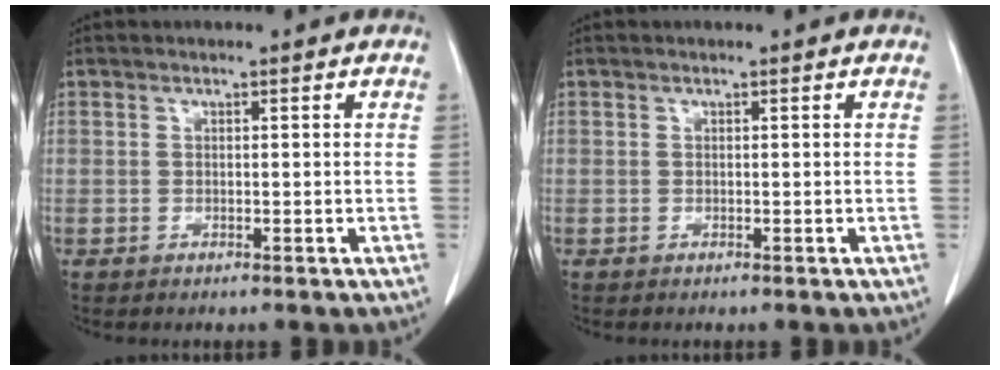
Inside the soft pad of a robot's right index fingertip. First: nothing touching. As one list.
[{"total": 0.0}]